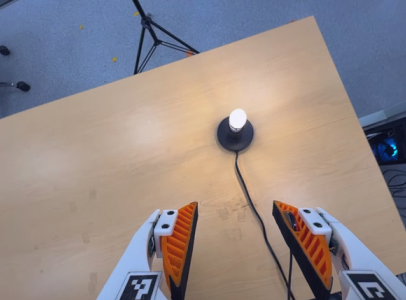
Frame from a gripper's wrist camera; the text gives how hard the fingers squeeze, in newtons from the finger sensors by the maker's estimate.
{"total": 0.0}